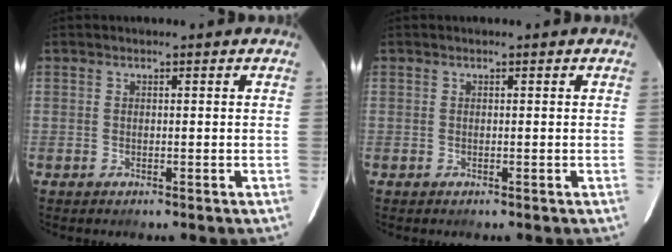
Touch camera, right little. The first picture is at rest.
{"total": 0.0}